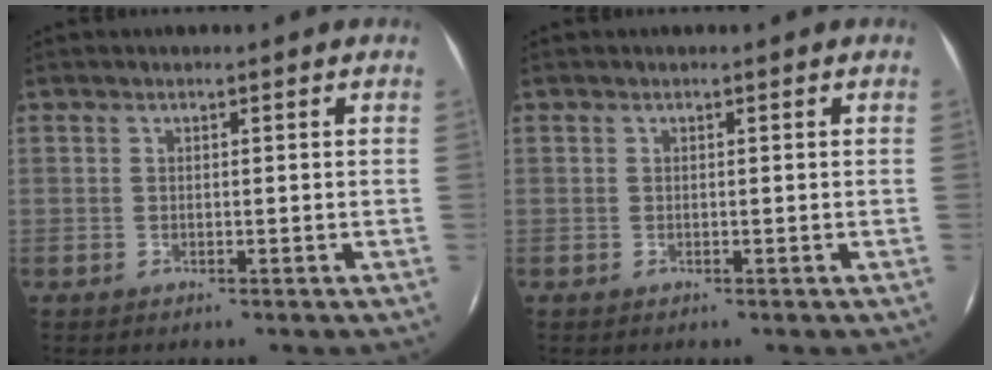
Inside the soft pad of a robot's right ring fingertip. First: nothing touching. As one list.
[{"total": 0.0}]